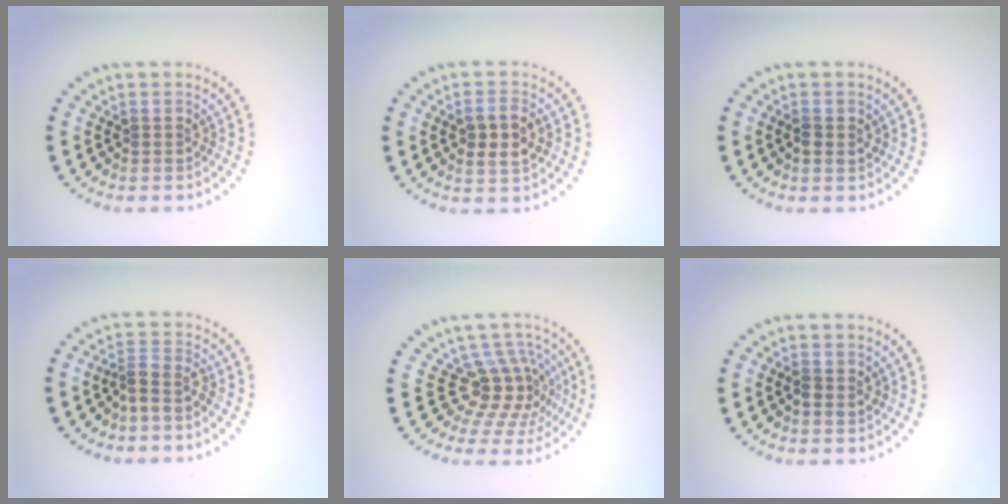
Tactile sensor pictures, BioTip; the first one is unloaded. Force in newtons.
{"total": 2.9, "press": 2.8, "slide": 0.5}
{"total": 1.2, "press": 1.2, "slide": 0.0}
{"total": 2.3, "press": 1.6, "slide": 1.6}
{"total": 4.5, "press": 3.2, "slide": 3.1}
{"total": 1.3, "press": 1.3, "slide": 0.2}